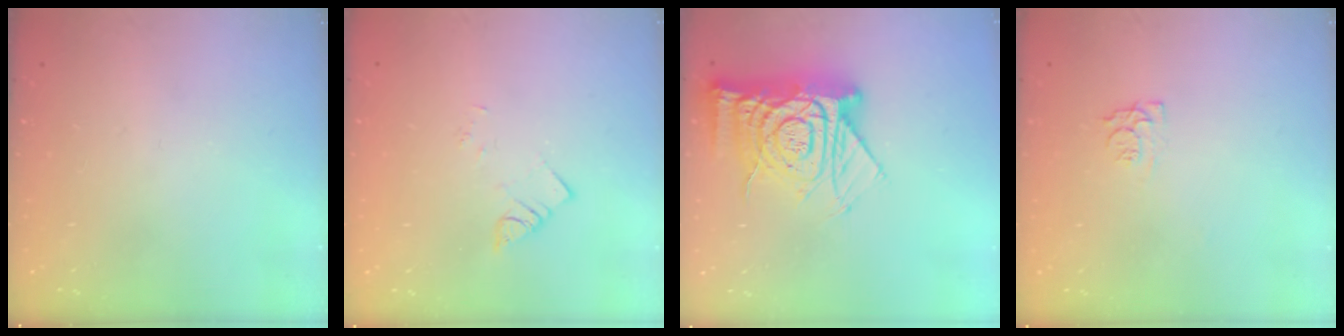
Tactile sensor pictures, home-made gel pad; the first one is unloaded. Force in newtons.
{"total": 2.2, "press": 2.2, "slide": 0.2}
{"total": 17.2, "press": 17.2, "slide": 1.7}
{"total": 5.0, "press": 4.9, "slide": 0.5}